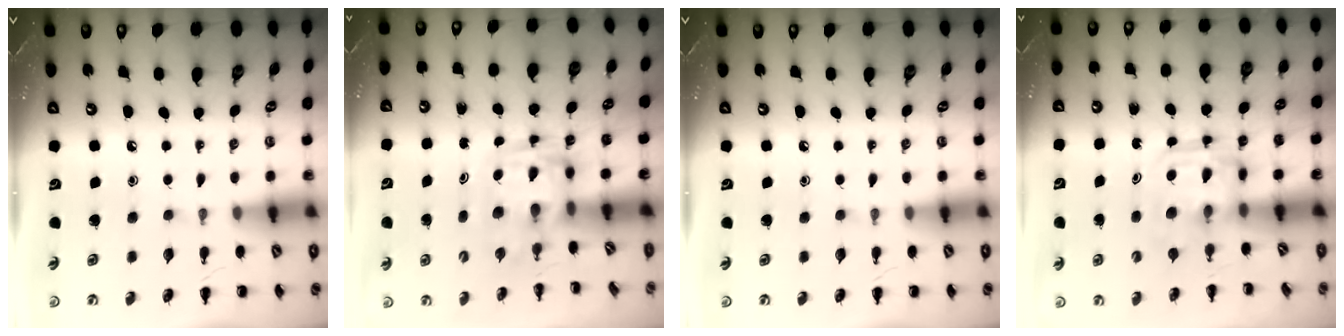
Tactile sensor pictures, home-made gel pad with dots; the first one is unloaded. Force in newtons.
{"total": 2.9, "press": 2.9, "slide": 0.5}
{"total": 0.0}
{"total": 3.1, "press": 3.1, "slide": 0.2}